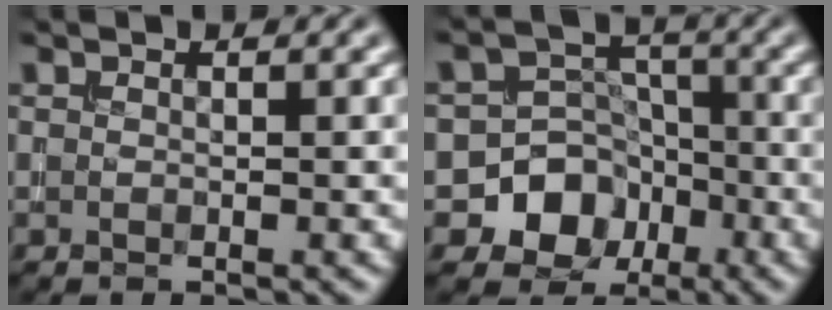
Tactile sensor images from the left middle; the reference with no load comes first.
{"total": 8.6, "force": [-3.9, 7.4, 1.9], "torque": [-0.006, -0.006, -0.087]}